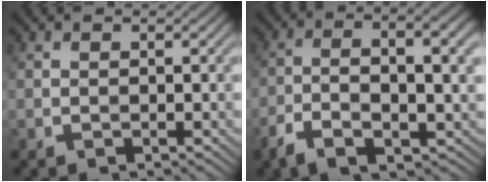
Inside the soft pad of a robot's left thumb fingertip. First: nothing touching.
{"total": 10.1, "force": [-3.2, 3.8, 8.8], "torque": [-0.163, -0.015, -0.054]}